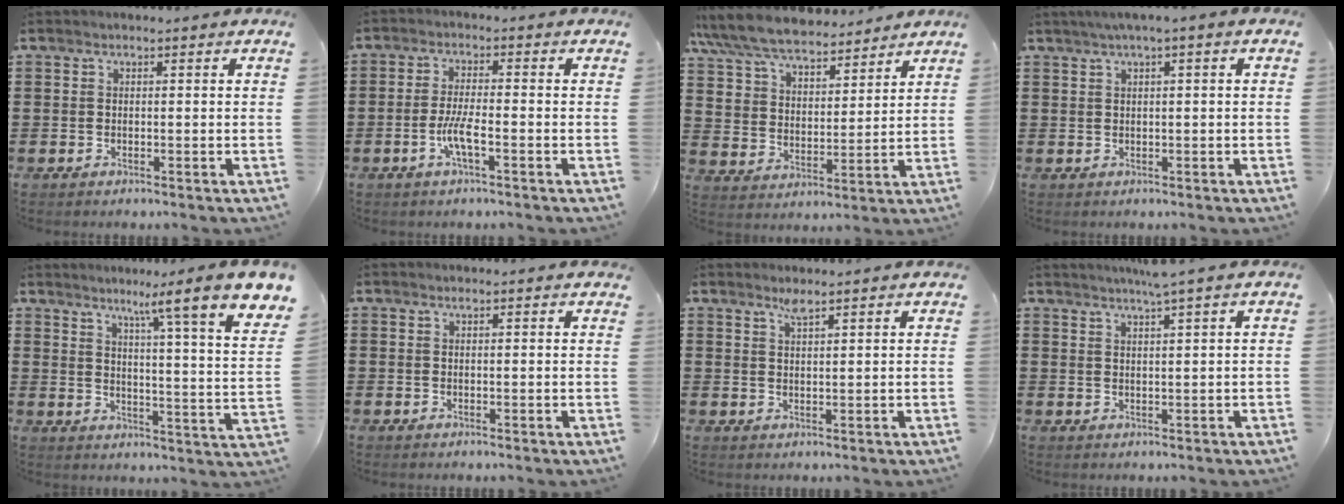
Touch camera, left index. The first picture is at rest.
{"total": 4.5, "force": [-1.8, 0.8, 4.1], "torque": [-0.089, -0.003, -0.039]}
{"total": 8.5, "force": [7.9, 2.2, 2.3], "torque": [-0.080, -0.036, 0.146]}
{"total": 1.5, "force": [0.3, 0.1, 1.4], "torque": [-0.026, -0.001, 0.006]}
{"total": 6.4, "force": [4.6, -1.3, 4.2], "torque": [-0.071, -0.062, 0.057]}
{"total": 0.8, "force": [0.6, 0.2, 0.5], "torque": [-0.012, 0.001, 0.011]}
{"total": 2.4, "force": [2.0, 0.2, 1.2], "torque": [-0.028, 0.001, 0.037]}
{"total": 2.9, "force": [2.3, -0.8, 1.7], "torque": [-0.036, -0.004, 0.040]}